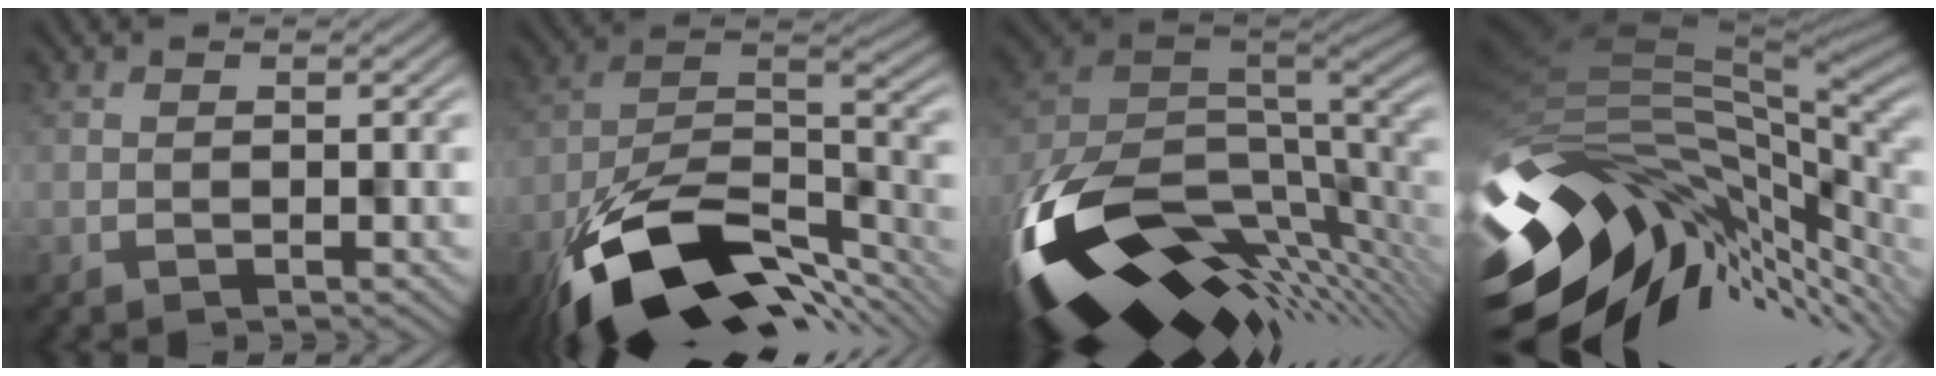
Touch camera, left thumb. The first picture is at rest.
{"total": 16.2, "force": [-9.8, 7.3, 10.6], "torque": [-0.214, -0.047, -0.153]}
{"total": 15.9, "force": [-6.1, 7.8, 12.4], "torque": [-0.289, -0.042, -0.085]}
{"total": 13.9, "force": [-2.8, 8.6, 10.5], "torque": [-0.204, -0.031, -0.037]}